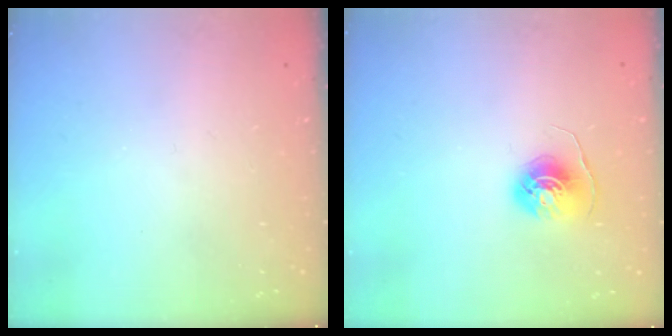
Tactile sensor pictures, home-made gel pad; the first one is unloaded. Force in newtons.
{"total": 6.1, "press": 6.1, "slide": 0.5}